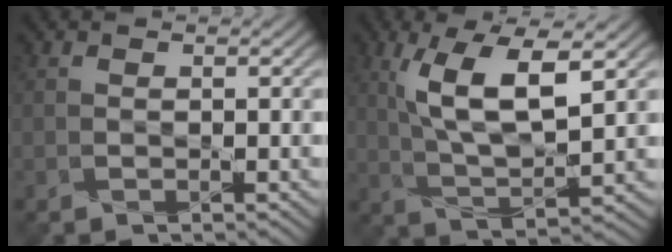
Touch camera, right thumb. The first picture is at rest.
{"total": 10.0, "force": [3.6, 3.5, 8.6], "torque": [-0.169, 0.000, 0.075]}